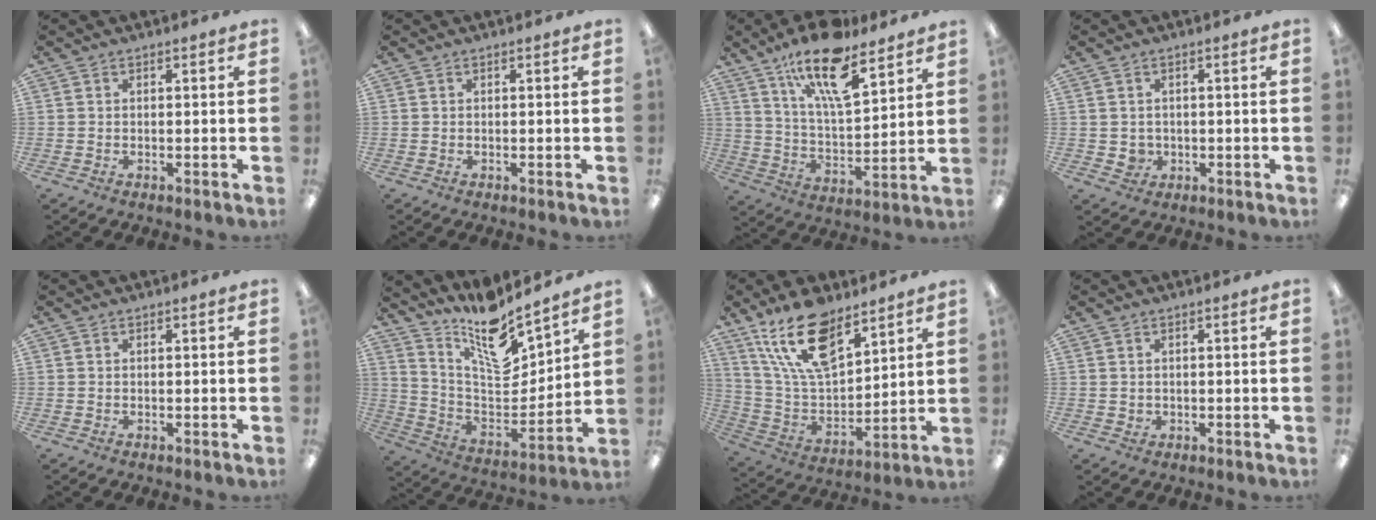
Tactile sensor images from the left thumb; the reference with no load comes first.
{"total": 0.0}
{"total": 18.9, "force": [12.6, 6.8, 12.4], "torque": [-0.205, -0.066, 0.212]}
{"total": 2.6, "force": [0.3, 2.4, 0.9], "torque": [-0.019, 0.003, 0.006]}
{"total": 0.0}
{"total": 15.0, "force": [12.3, 4.1, 7.5], "torque": [-0.141, -0.106, 0.215]}
{"total": 19.1, "force": [12.7, 8.8, 11.2], "torque": [-0.216, -0.056, 0.229]}
{"total": 1.2, "force": [0.7, 0.9, 0.3], "torque": [-0.008, 0.004, 0.011]}